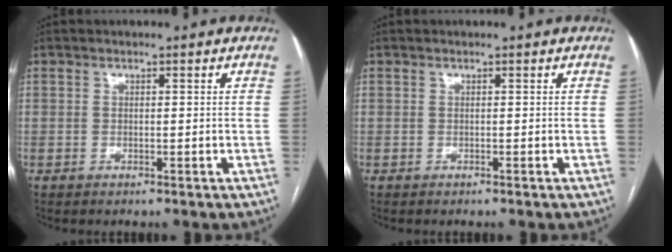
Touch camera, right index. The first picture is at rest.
{"total": 0.0}